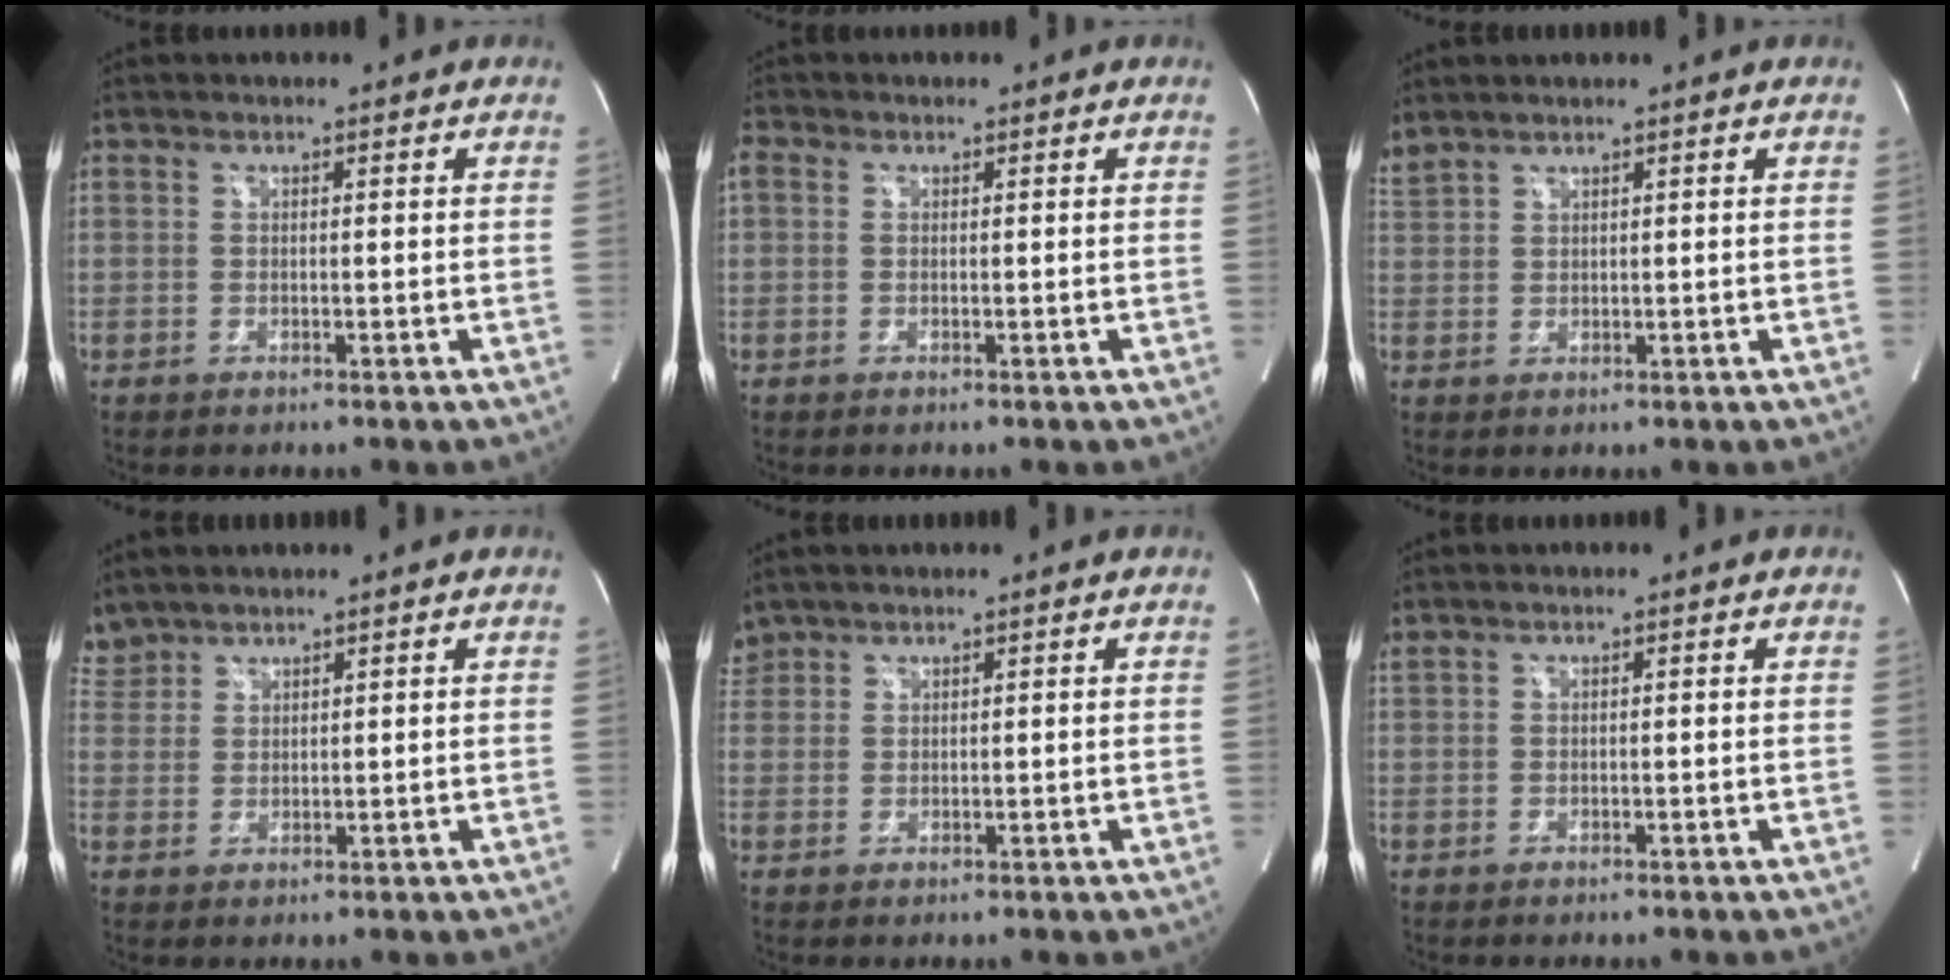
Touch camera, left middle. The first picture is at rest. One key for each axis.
{"total": 1.4, "fx": 0.5, "fy": 1.2, "fz": 0.6, "tx": -0.017, "ty": 0.013, "tz": 0.008}
{"total": 2.3, "fx": 2.2, "fy": 0.1, "fz": 0.6, "tx": -0.028, "ty": 0.021, "tz": 0.055}
{"total": 3.7, "fx": 3.5, "fy": 1.2, "fz": -0.2, "tx": -0.003, "ty": 0.016, "tz": 0.079}
{"total": 2.4, "fx": 2.2, "fy": 1.0, "fz": -0.2, "tx": 0.001, "ty": 0.014, "tz": 0.046}
{"total": 0.7, "fx": 0.6, "fy": 0.0, "fz": 0.2, "tx": -0.022, "ty": 0.018, "tz": 0.021}